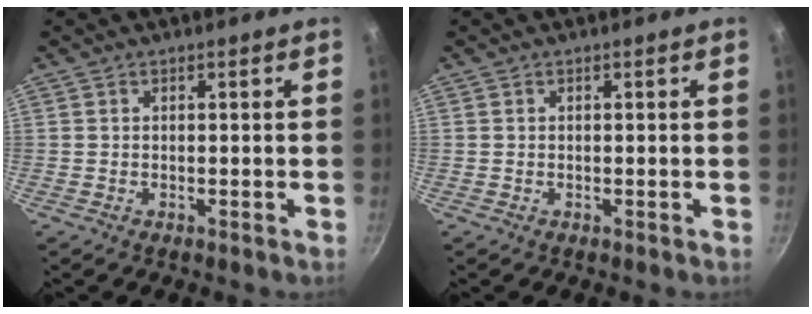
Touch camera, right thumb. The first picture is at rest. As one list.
[{"total": 0.0}]